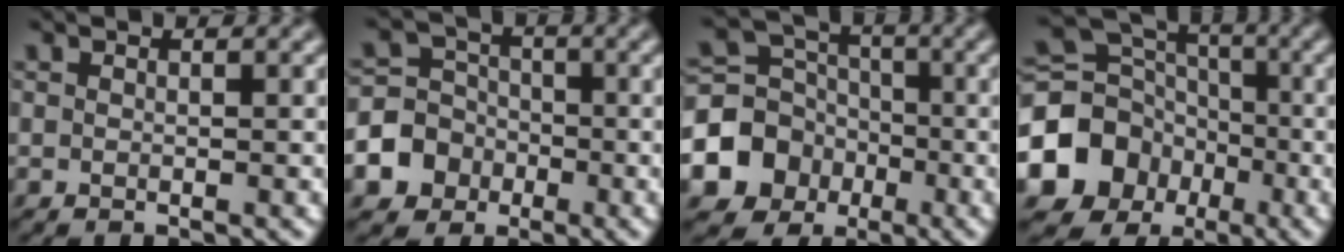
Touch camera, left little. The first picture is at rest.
{"total": 7.0, "force": [-2.8, 6.3, 1.3], "torque": [-0.021, 0.002, -0.072]}
{"total": 7.1, "force": [-2.7, 6.1, 2.3], "torque": [-0.049, 0.004, -0.071]}
{"total": 11.8, "force": [-4.5, 10.2, 4.0], "torque": [-0.096, -0.015, -0.104]}